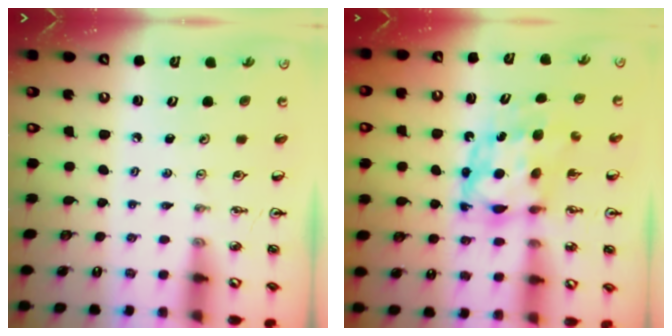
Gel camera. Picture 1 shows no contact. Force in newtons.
{"total": 7.6, "press": 7.6, "slide": 0.4}